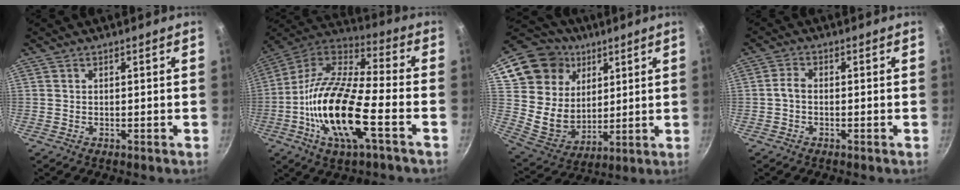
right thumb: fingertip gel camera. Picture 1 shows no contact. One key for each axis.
{"total": 21.0, "fx": -6.3, "fy": 7.2, "fz": 18.7, "tx": -0.357, "ty": 0.033, "tz": -0.137}
{"total": 19.5, "fx": 8.5, "fy": 15.9, "fz": 7.4, "tx": -0.104, "ty": -0.012, "tz": 0.169}
{"total": 2.1, "fx": -0.7, "fy": 1.3, "fz": 1.6, "tx": -0.035, "ty": 0.014, "tz": -0.019}